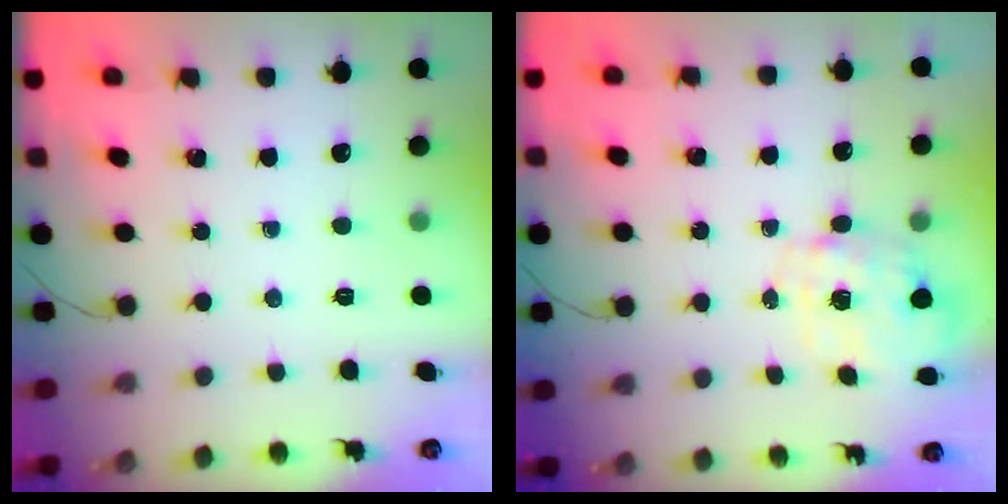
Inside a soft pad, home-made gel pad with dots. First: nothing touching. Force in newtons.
{"total": 2.8, "press": 2.6, "slide": 0.9}